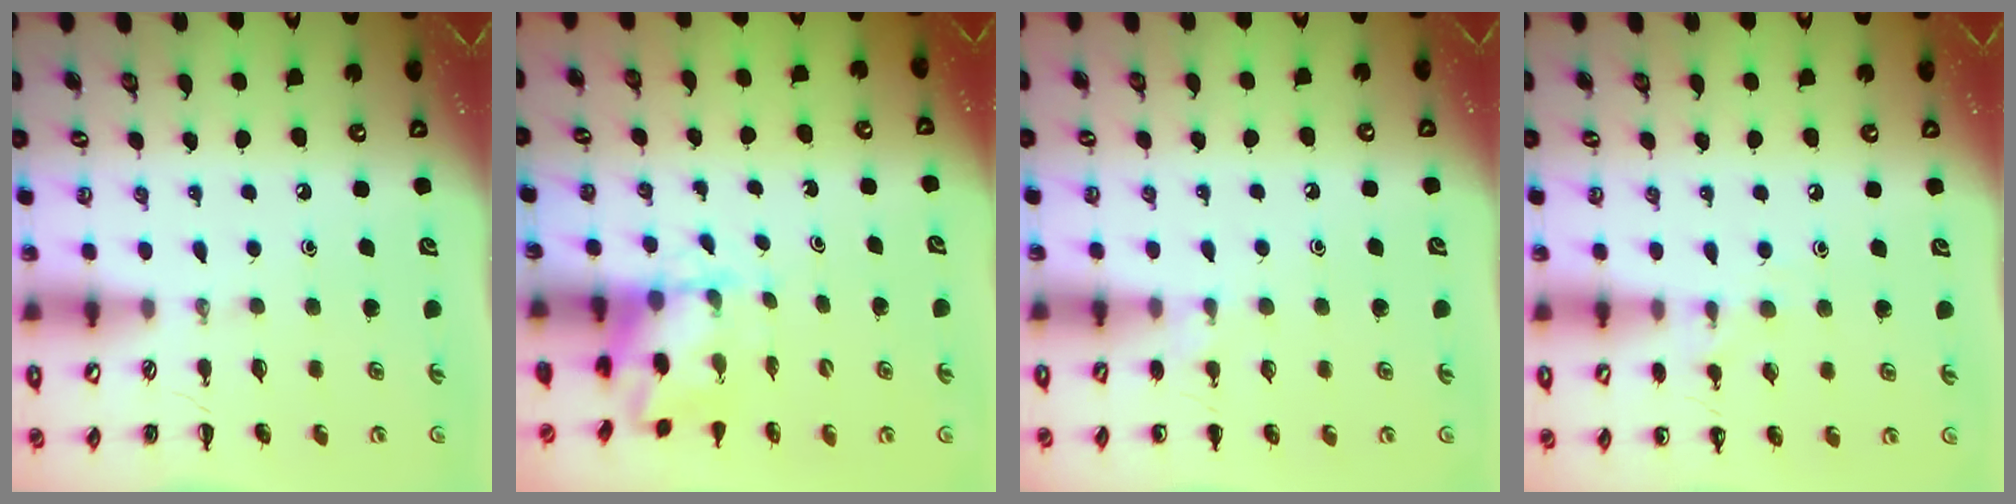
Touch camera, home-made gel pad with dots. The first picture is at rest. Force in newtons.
{"total": 2.7, "press": 2.5, "slide": 0.9}
{"total": 5.9, "press": 5.7, "slide": 1.6}
{"total": 6.5, "press": 6.2, "slide": 1.9}